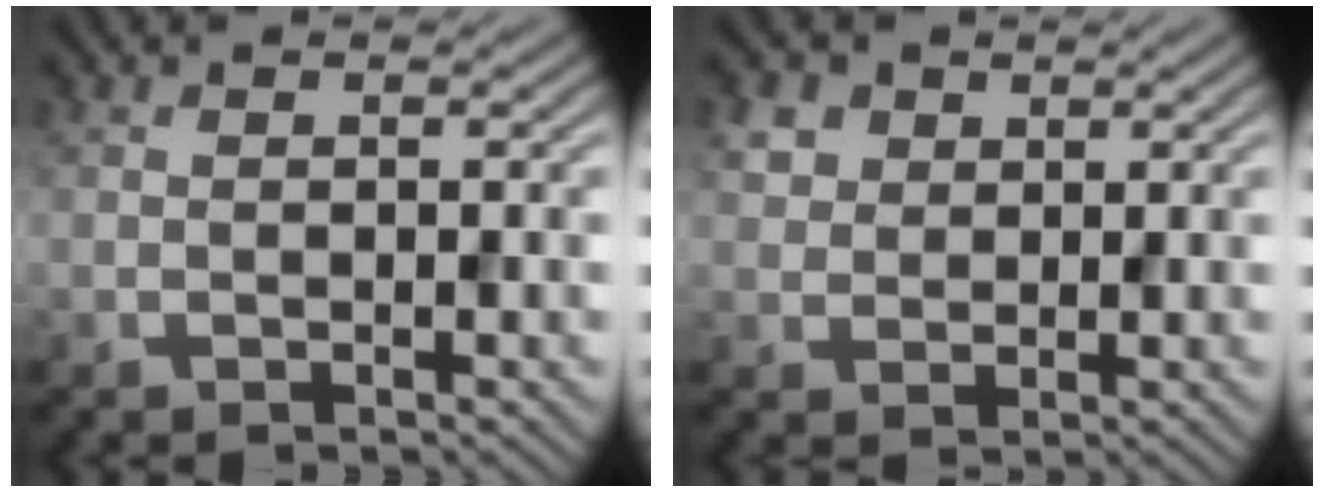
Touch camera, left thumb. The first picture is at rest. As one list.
[{"total": 3.3, "force": [1.5, 2.7, 1.2], "torque": [-0.040, -0.001, 0.035]}]